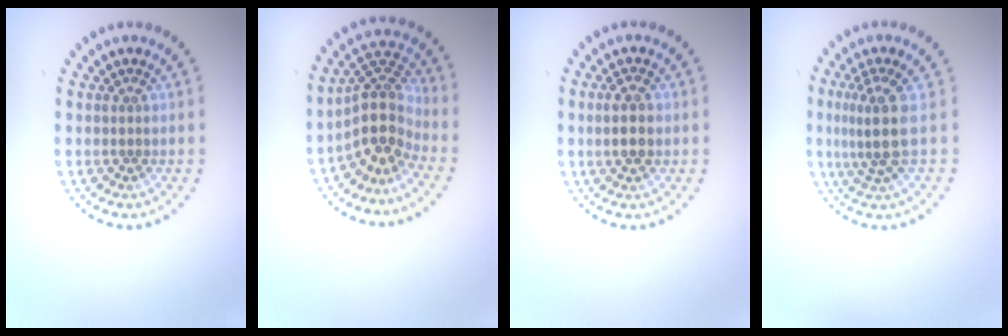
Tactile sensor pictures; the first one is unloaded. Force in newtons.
{"total": 4.5, "press": 3.4, "slide": 3.0}
{"total": 3.3, "press": 3.3, "slide": 0.2}
{"total": 3.4, "press": 2.4, "slide": 2.4}